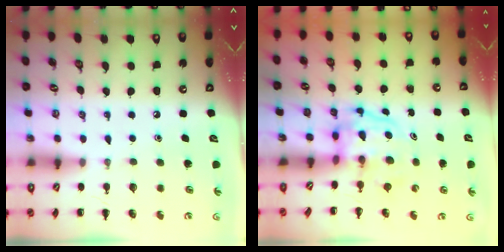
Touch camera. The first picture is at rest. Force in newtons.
{"total": 3.7, "press": 3.7, "slide": 0.6}